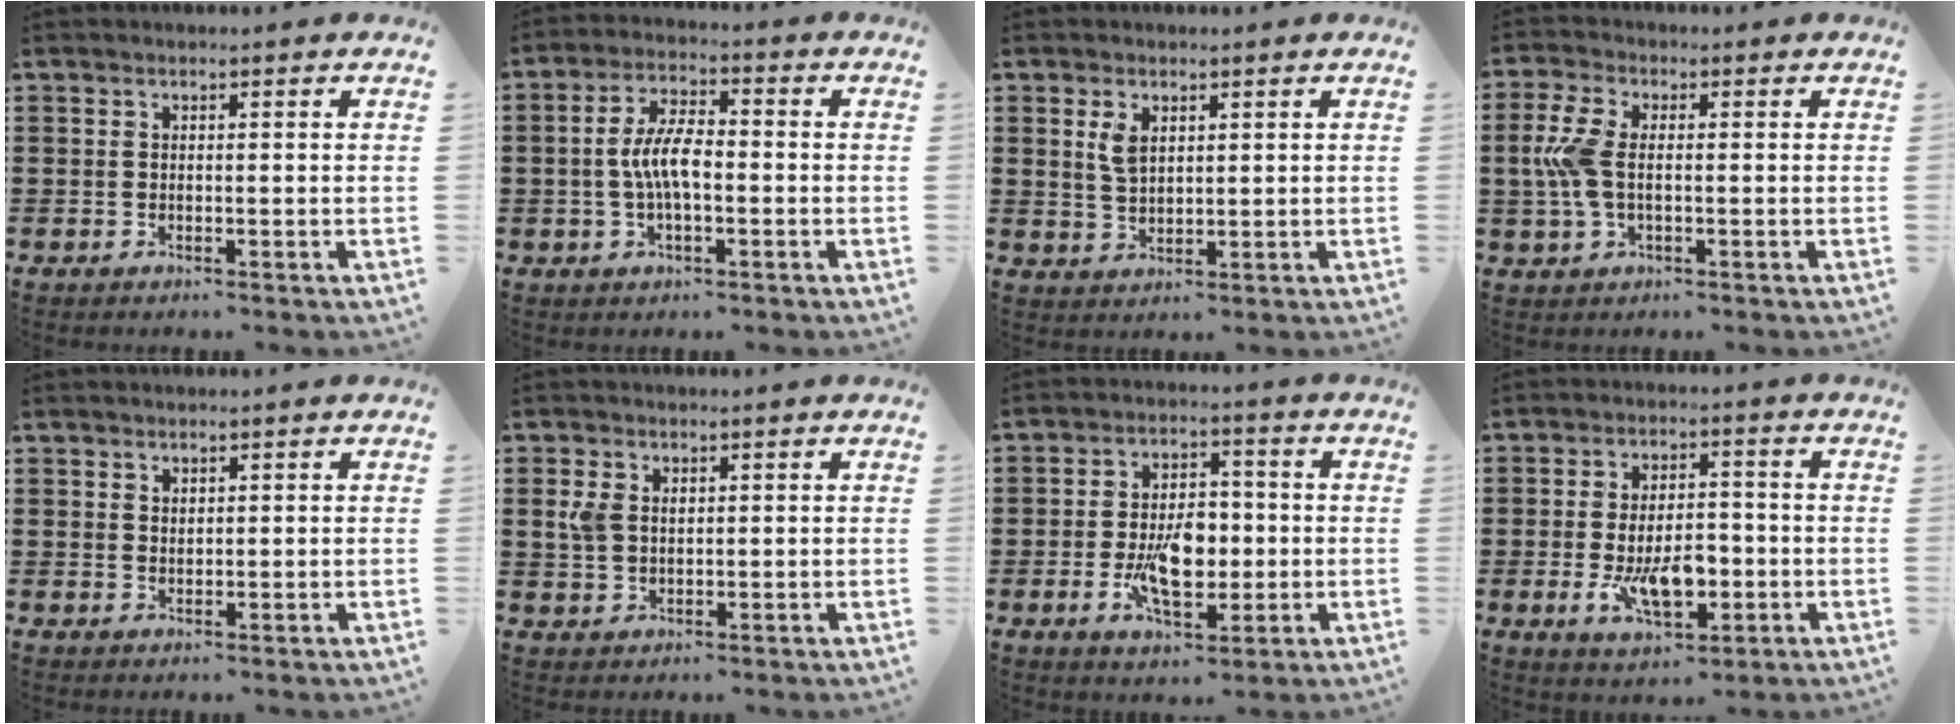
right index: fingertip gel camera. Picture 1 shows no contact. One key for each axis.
{"total": 6.6, "fx": -0.8, "fy": 2.6, "fz": 6.0, "tx": -0.126, "ty": 0.002, "tz": -0.019}
{"total": 3.2, "fx": 1.4, "fy": 1.7, "fz": 2.3, "tx": -0.051, "ty": 0.005, "tz": 0.025}
{"total": 6.5, "fx": -0.1, "fy": 3.3, "fz": 5.6, "tx": -0.150, "ty": -0.005, "tz": -0.014}
{"total": 1.1, "fx": 0.9, "fy": 0.6, "fz": 0.2, "tx": -0.004, "ty": 0.001, "tz": 0.019}
{"total": 3.2, "fx": 1.0, "fy": 2.2, "fz": 2.1, "tx": -0.055, "ty": 0.007, "tz": 0.015}
{"total": 9.1, "fx": -1.6, "fy": 4.9, "fz": 7.5, "tx": -0.146, "ty": -0.005, "tz": -0.037}
{"total": 8.8, "fx": -2.3, "fy": 4.4, "fz": 7.2, "tx": -0.128, "ty": -0.004, "tz": -0.043}